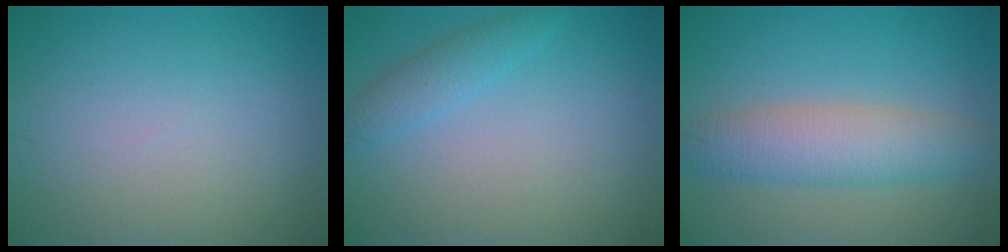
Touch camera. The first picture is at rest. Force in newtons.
{"total": 2.0, "press": 2.0, "slide": 0.0}
{"total": 5.1, "press": 5.1, "slide": 0.0}